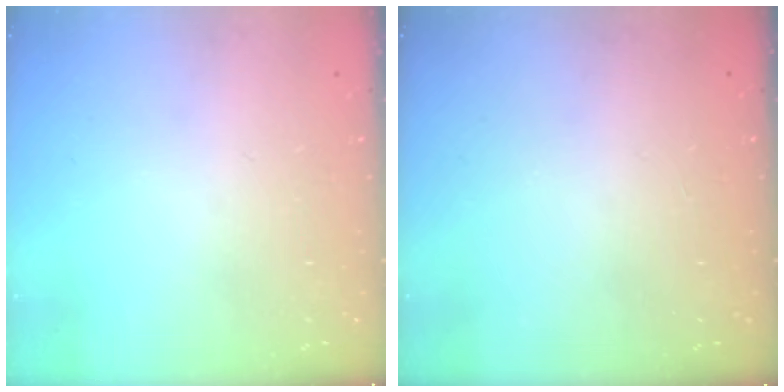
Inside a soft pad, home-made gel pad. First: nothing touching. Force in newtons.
{"total": 0.0}